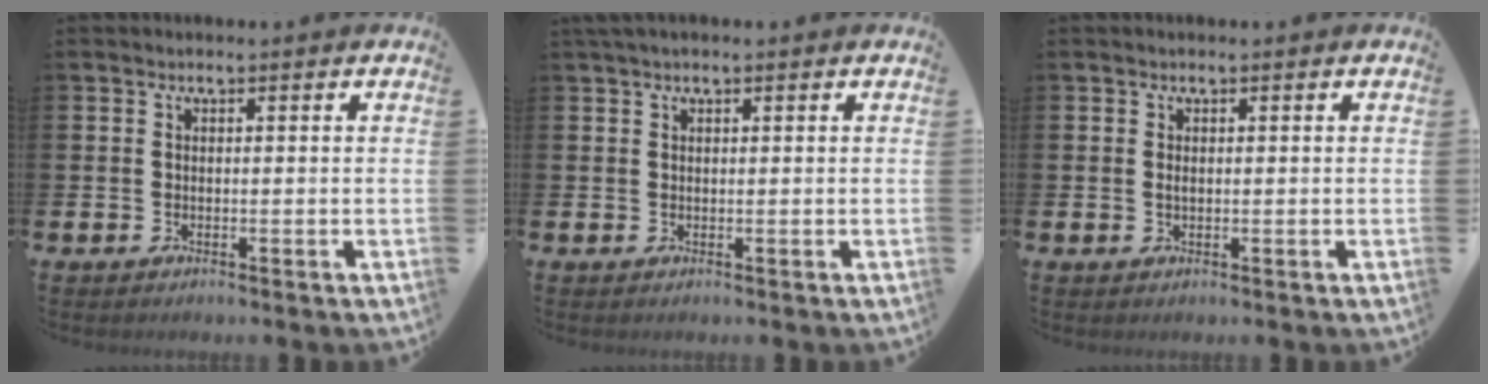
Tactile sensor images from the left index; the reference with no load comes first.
{"total": 0.5, "force": [0.1, 0.2, 0.4], "torque": [-0.008, 0.005, 0.000]}
{"total": 0.6, "force": [0.1, 0.2, 0.5], "torque": [-0.009, 0.001, 0.000]}